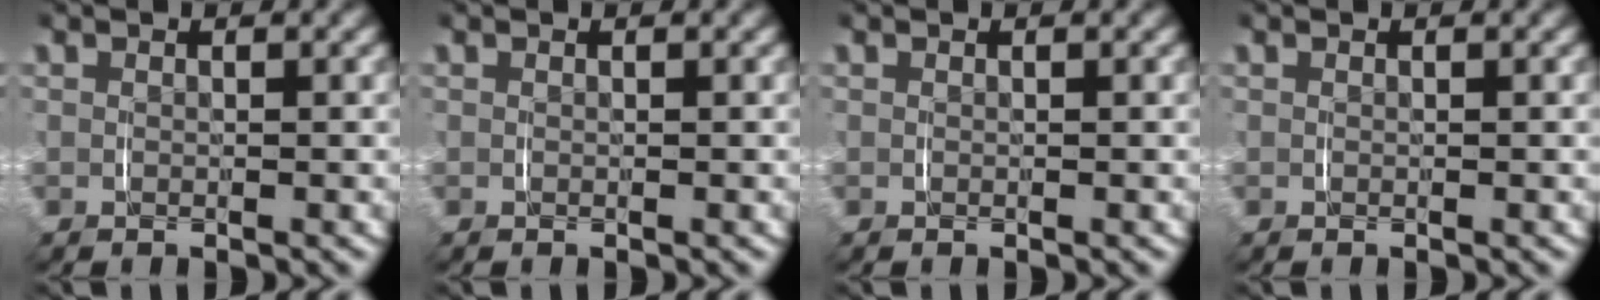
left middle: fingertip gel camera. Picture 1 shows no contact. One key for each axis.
{"total": 0.0}
{"total": 0.0}
{"total": 0.0}